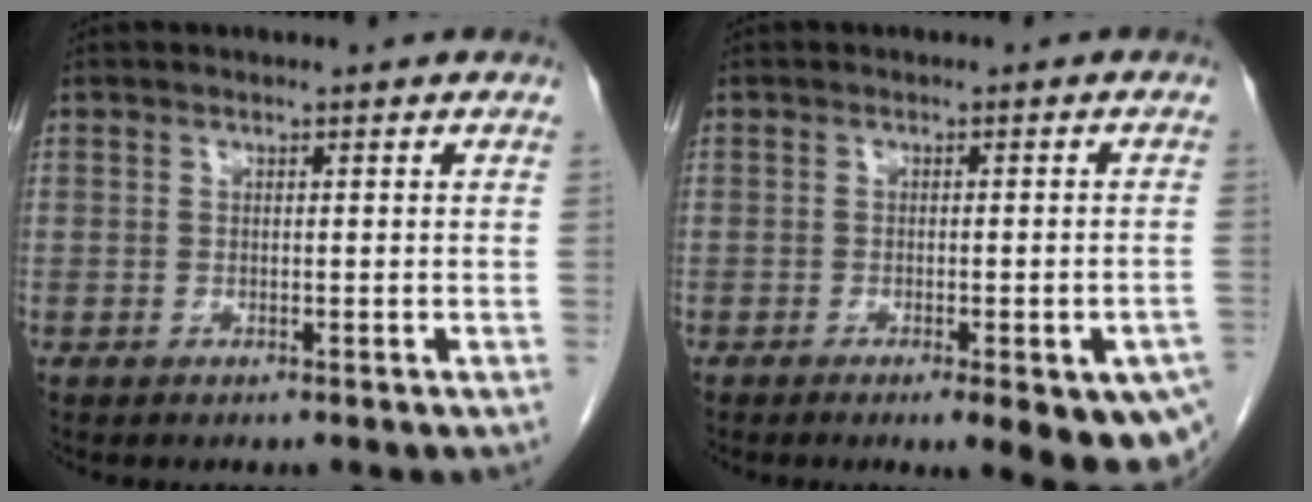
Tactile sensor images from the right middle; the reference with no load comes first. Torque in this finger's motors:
{"motor_torque": [1.11, -1.03, 0.19, 0.07]}